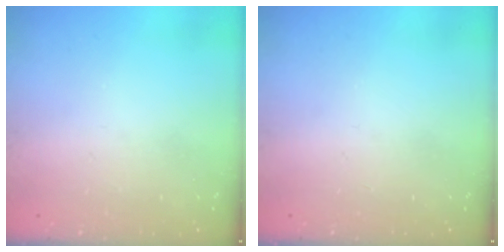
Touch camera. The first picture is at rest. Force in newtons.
{"total": 0.0}